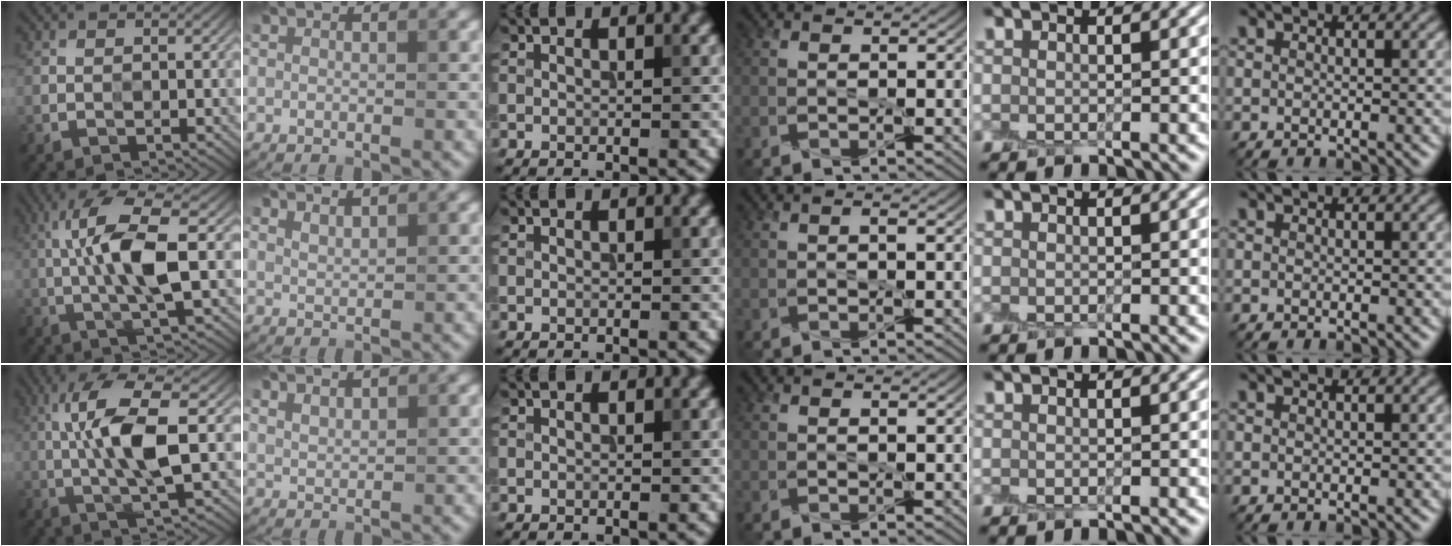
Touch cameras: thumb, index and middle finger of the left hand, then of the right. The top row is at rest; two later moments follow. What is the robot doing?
{"motion": "peel", "object": "plastic wrap"}